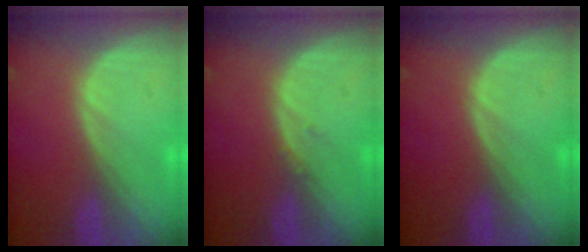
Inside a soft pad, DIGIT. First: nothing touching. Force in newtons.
{"total": 0.6, "press": 0.5, "slide": 0.1}
{"total": 0.0}